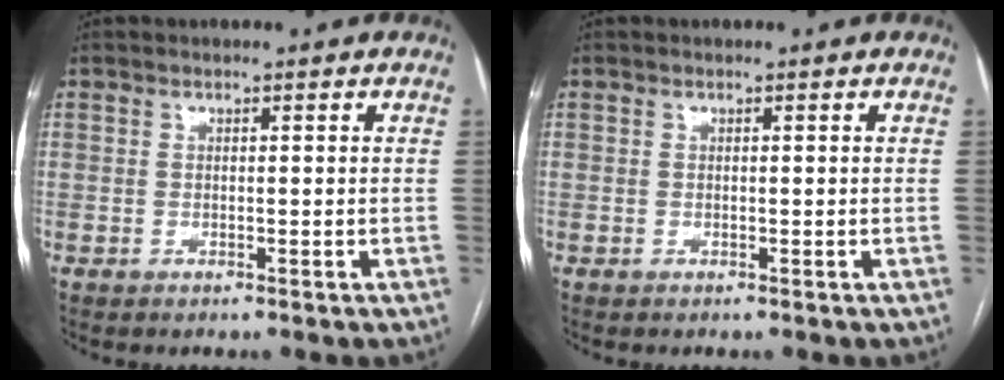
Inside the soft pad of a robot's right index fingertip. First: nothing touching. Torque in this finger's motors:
{"motor_torque": [-0.02, 0.01, 0.00, 0.00]}